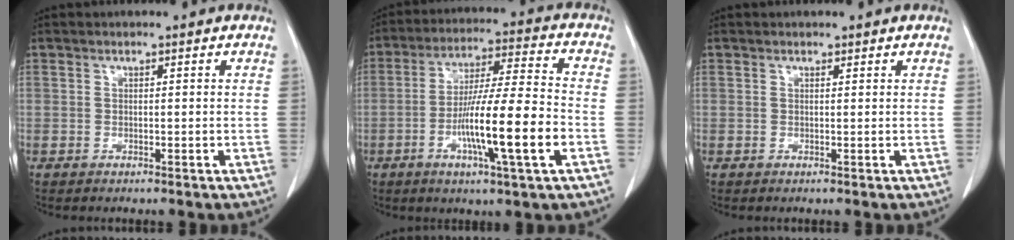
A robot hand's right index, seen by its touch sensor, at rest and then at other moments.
{"total": 14.3, "force": [-4.3, 0.1, 13.6], "torque": [-0.244, -0.008, -0.079]}
{"total": 0.0}